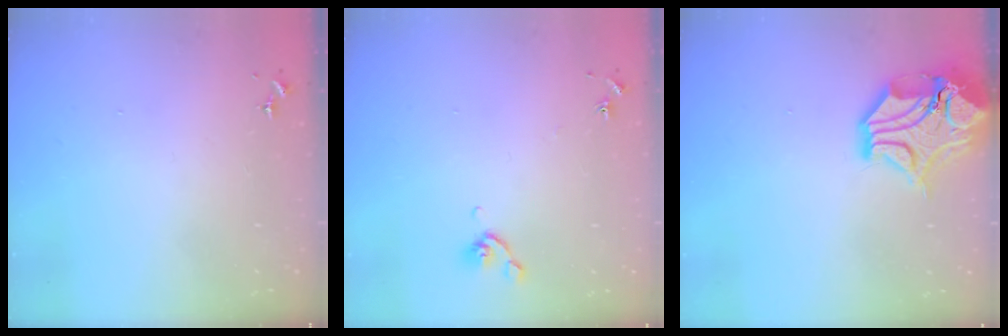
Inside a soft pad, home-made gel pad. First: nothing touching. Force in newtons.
{"total": 5.8, "press": 5.6, "slide": 1.7}
{"total": 17.9, "press": 17.7, "slide": 2.6}